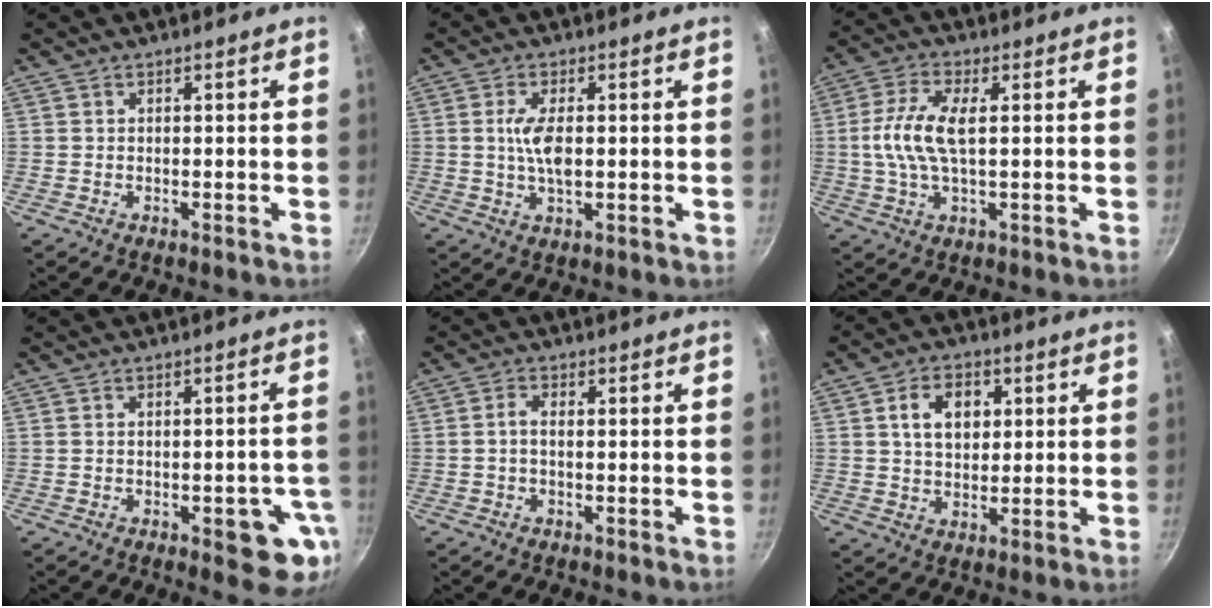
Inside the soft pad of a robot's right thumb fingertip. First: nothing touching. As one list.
[{"total": 5.9, "force": [0.4, 2.4, 5.4], "torque": [-0.104, -0.001, 0.006]}, {"total": 9.1, "force": [0.9, 3.7, 8.3], "torque": [-0.179, 0.012, 0.010]}, {"total": 8.8, "force": [-3.0, 3.7, 7.4], "torque": [-0.055, 0.008, -0.035]}, {"total": 2.1, "force": [-0.2, 1.0, 1.8], "torque": [-0.046, 0.010, -0.009]}, {"total": 8.1, "force": [2.1, 5.7, 5.4], "torque": [-0.068, 0.003, 0.033]}]